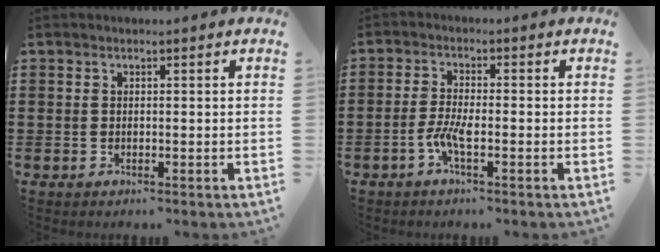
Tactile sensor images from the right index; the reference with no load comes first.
{"total": 3.5, "force": [-1.5, 0.7, 3.1], "torque": [-0.079, -0.009, -0.036]}